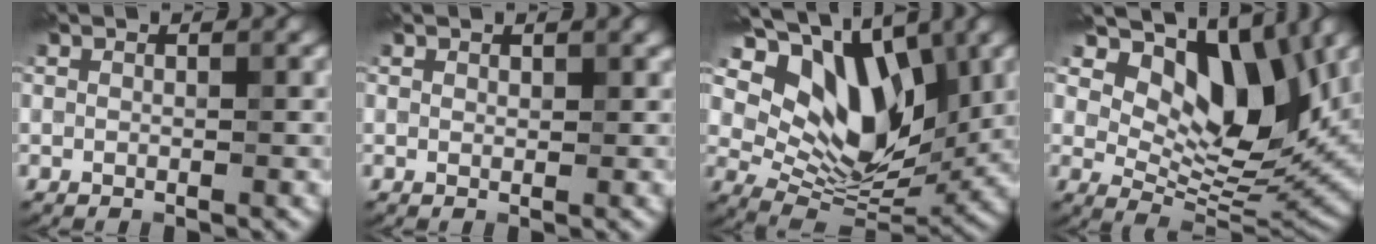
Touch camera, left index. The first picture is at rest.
{"total": 0.6, "force": [0.5, 0.4, 0.2], "torque": [0.000, 0.004, 0.005]}
{"total": 12.8, "force": [5.2, 7.4, 9.0], "torque": [-0.144, 0.004, 0.096]}
{"total": 11.9, "force": [6.0, 5.9, 8.4], "torque": [-0.131, 0.000, 0.108]}